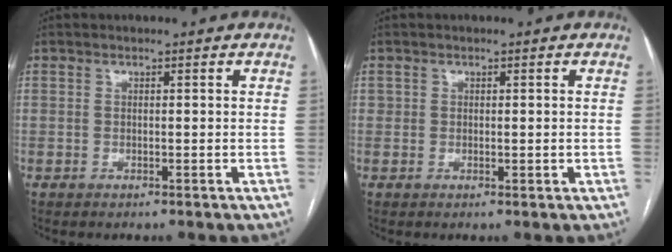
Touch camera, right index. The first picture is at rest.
{"total": 0.8, "force": [0.2, 0.7, 0.4], "torque": [-0.004, 0.005, 0.007]}